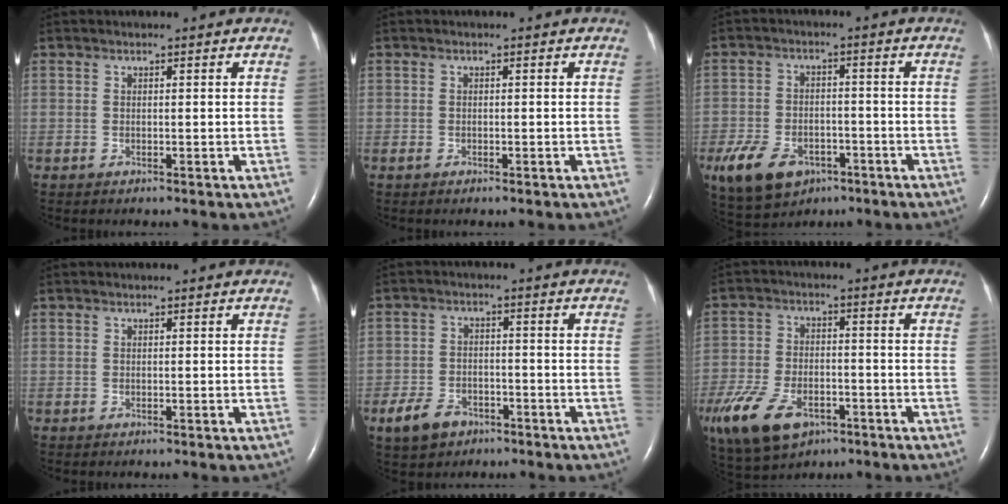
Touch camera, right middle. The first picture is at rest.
{"total": 0.9, "force": [-0.5, 0.3, 0.6], "torque": [-0.014, -0.001, -0.006]}
{"total": 11.2, "force": [-6.0, 7.2, 6.3], "torque": [-0.132, -0.002, -0.091]}
{"total": 0.0}
{"total": 5.7, "force": [-3.5, 3.6, 2.6], "torque": [-0.057, 0.000, -0.058]}
{"total": 17.8, "force": [-9.7, 10.2, 10.9], "torque": [-0.288, -0.019, -0.165]}